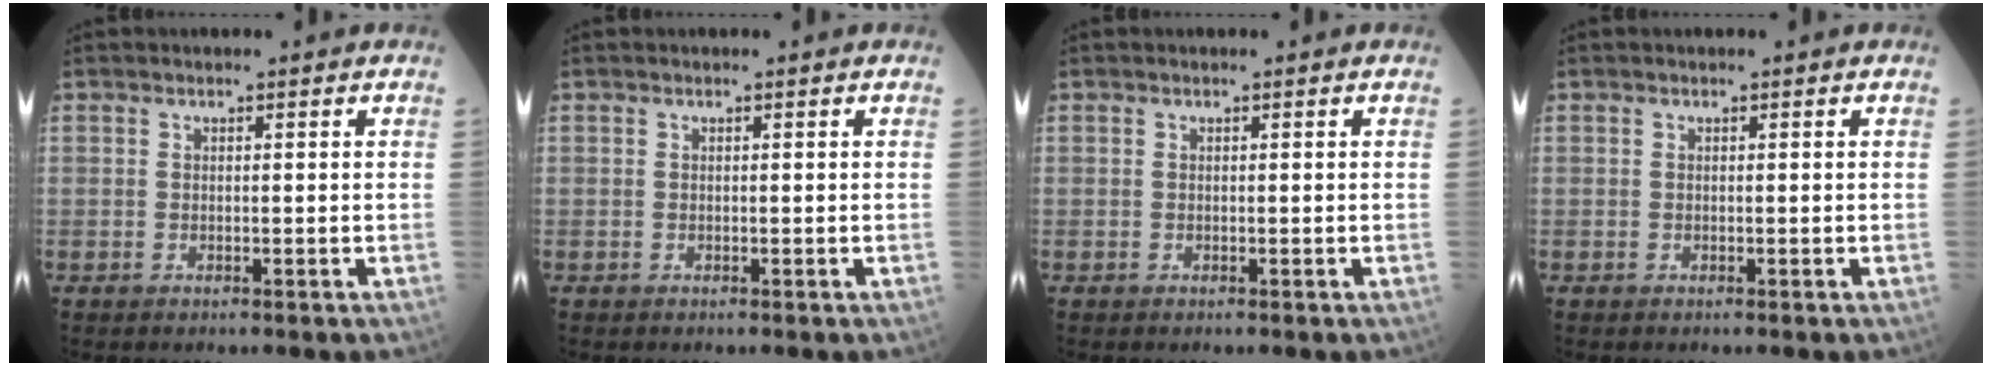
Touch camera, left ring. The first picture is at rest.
{"total": 0.0}
{"total": 0.0}
{"total": 0.0}